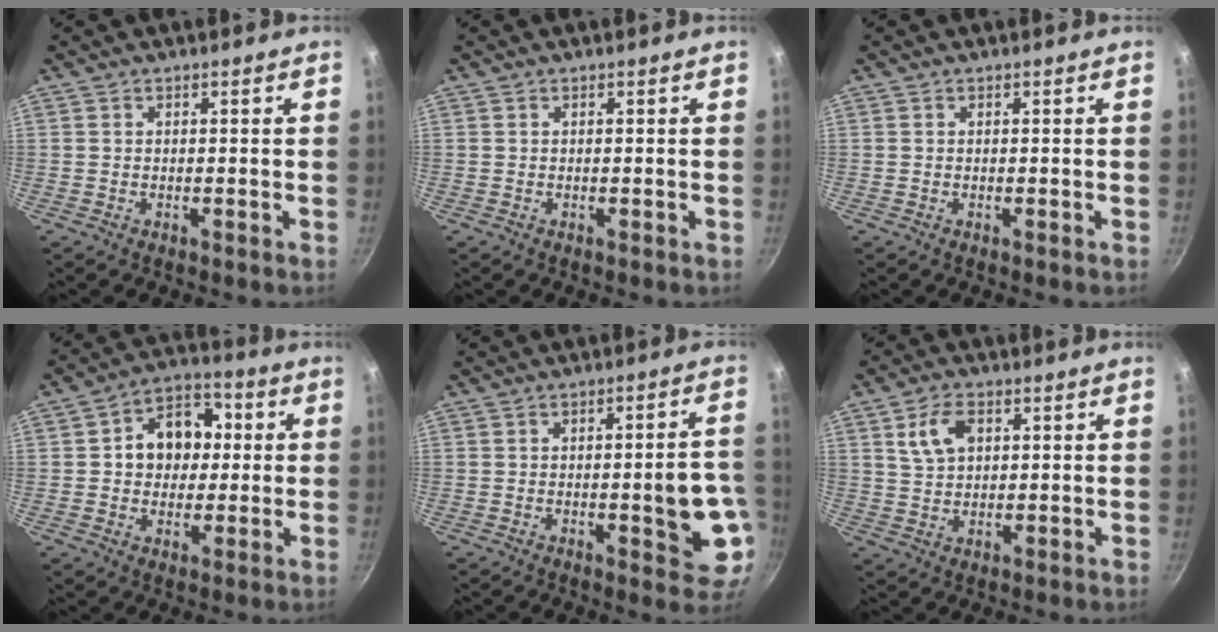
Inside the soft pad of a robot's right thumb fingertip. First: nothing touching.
{"total": 0.0}
{"total": 0.0}
{"total": 12.1, "force": [1.5, 9.5, 7.3], "torque": [-0.063, 0.017, 0.010]}
{"total": 11.1, "force": [-2.0, 3.7, 10.2], "torque": [-0.103, 0.014, -0.021]}
{"total": 7.0, "force": [2.4, 4.5, 4.8], "torque": [-0.077, 0.000, 0.044]}